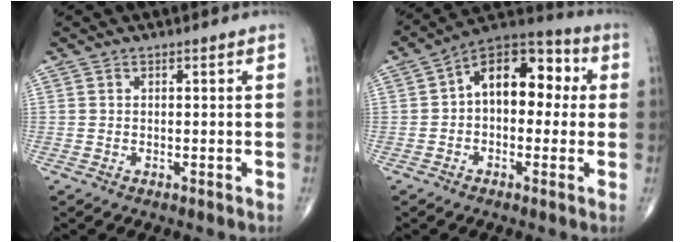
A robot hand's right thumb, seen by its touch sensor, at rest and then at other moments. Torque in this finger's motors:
{"motor_torque": [0.08, 0.48, 0.76, -0.15, 0.15]}